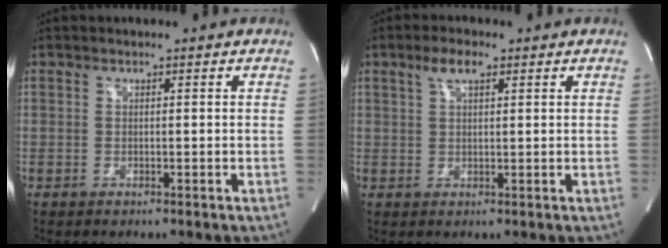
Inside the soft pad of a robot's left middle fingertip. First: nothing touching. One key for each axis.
{"total": 3.4, "fx": 1.9, "fy": 1.1, "fz": 2.6, "tx": -0.057, "ty": 0.012, "tz": 0.039}